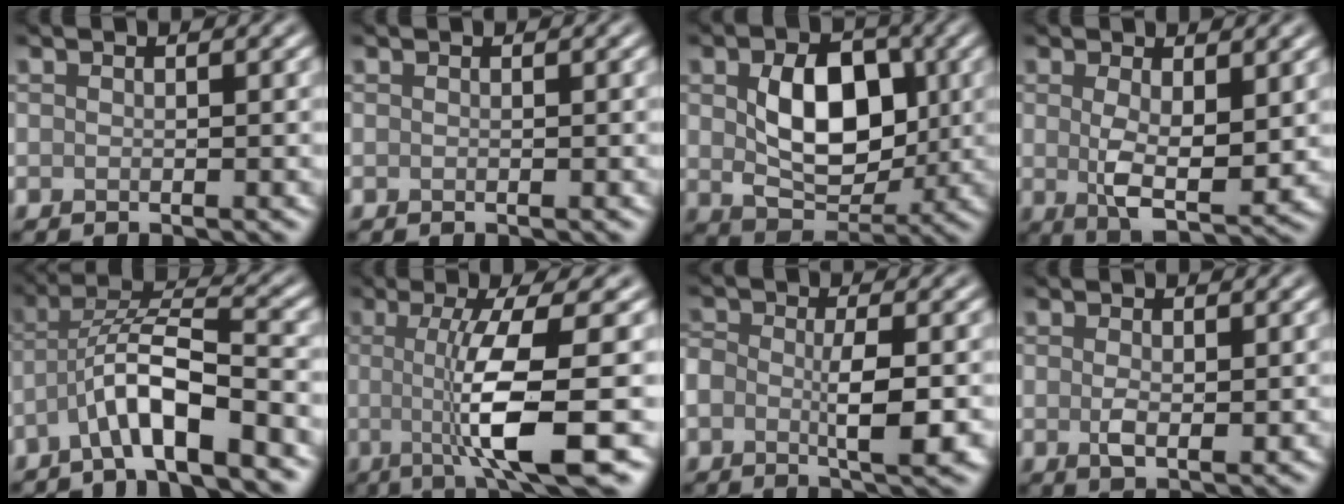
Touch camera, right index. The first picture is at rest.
{"total": 0.0}
{"total": 7.4, "force": [0.7, 4.9, 5.5], "torque": [-0.097, -0.004, 0.018]}
{"total": 4.9, "force": [0.7, 2.1, 4.3], "torque": [-0.080, -0.011, 0.017]}
{"total": 5.8, "force": [-3.1, 0.9, 4.8], "torque": [-0.087, 0.017, -0.061]}
{"total": 8.5, "force": [-0.7, 1.3, 8.4], "torque": [-0.140, -0.011, -0.006]}
{"total": 5.1, "force": [-1.0, 2.4, 4.4], "torque": [-0.083, -0.006, -0.021]}
{"total": 2.2, "force": [0.1, 1.0, 1.9], "torque": [-0.039, -0.005, 0.005]}